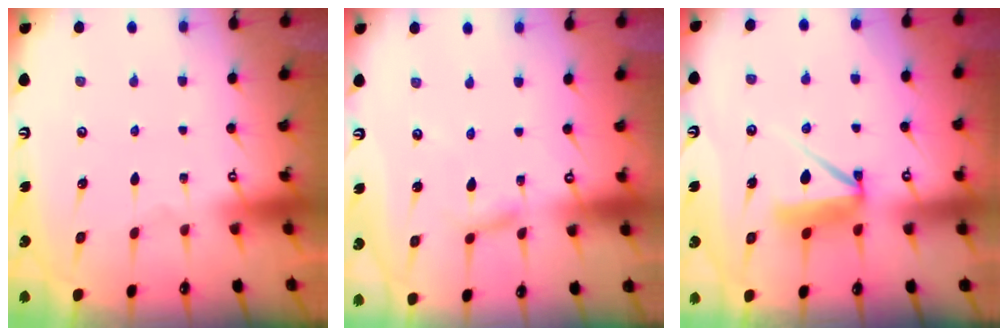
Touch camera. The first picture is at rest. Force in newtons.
{"total": 2.1, "press": 2.1, "slide": 0.2}
{"total": 7.6, "press": 7.5, "slide": 0.8}